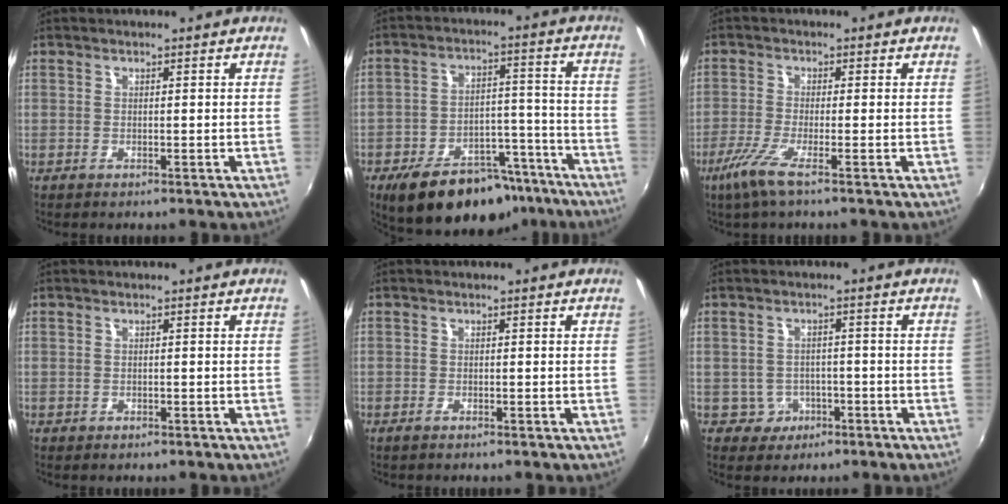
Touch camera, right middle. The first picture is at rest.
{"total": 17.7, "force": [-12.9, 8.7, 8.4], "torque": [-0.154, 0.025, -0.169]}
{"total": 5.4, "force": [-3.4, -0.3, 4.2], "torque": [-0.106, -0.016, -0.069]}
{"total": 0.5, "force": [-0.4, 0.4, 0.1], "torque": [-0.002, -0.002, -0.007]}
{"total": 0.8, "force": [-0.6, 0.1, 0.4], "torque": [-0.009, -0.002, -0.013]}
{"total": 4.1, "force": [-1.8, 3.6, 0.4], "torque": [-0.018, 0.010, -0.022]}